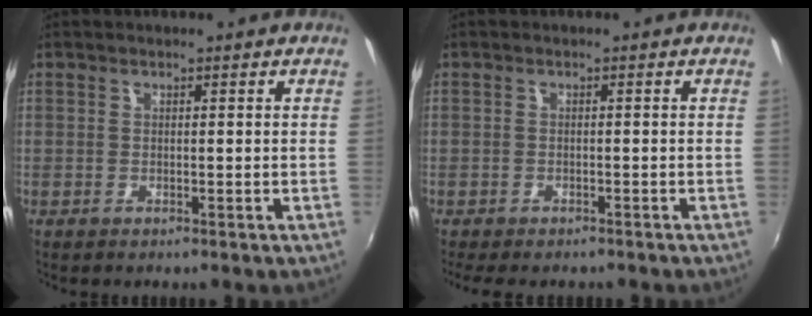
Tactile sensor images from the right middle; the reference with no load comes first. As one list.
[{"total": 4.4, "force": [-3.5, 1.8, 1.8], "torque": [-0.044, -0.011, -0.054]}]